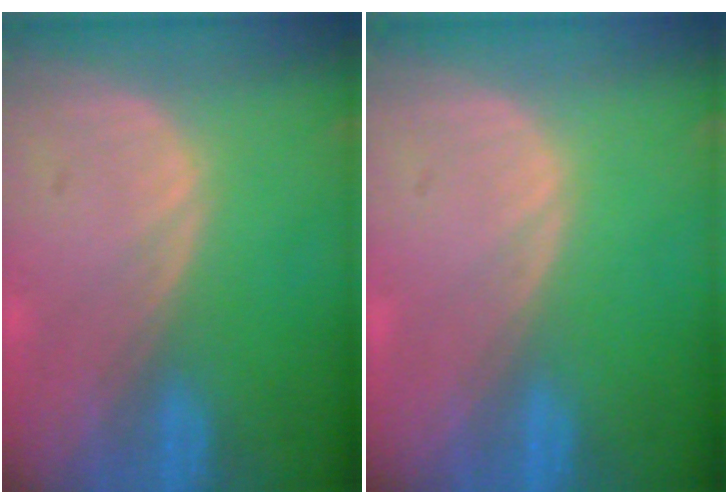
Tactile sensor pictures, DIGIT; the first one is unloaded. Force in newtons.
{"total": 0.0}